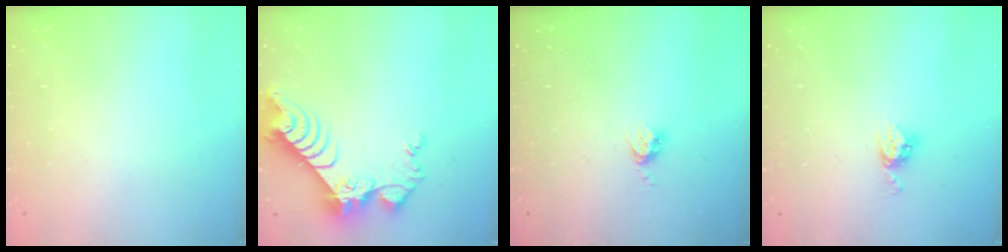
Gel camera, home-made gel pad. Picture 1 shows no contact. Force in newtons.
{"total": 11.3, "press": 11.2, "slide": 0.8}
{"total": 3.6, "press": 3.6, "slide": 0.4}
{"total": 4.9, "press": 4.8, "slide": 0.2}